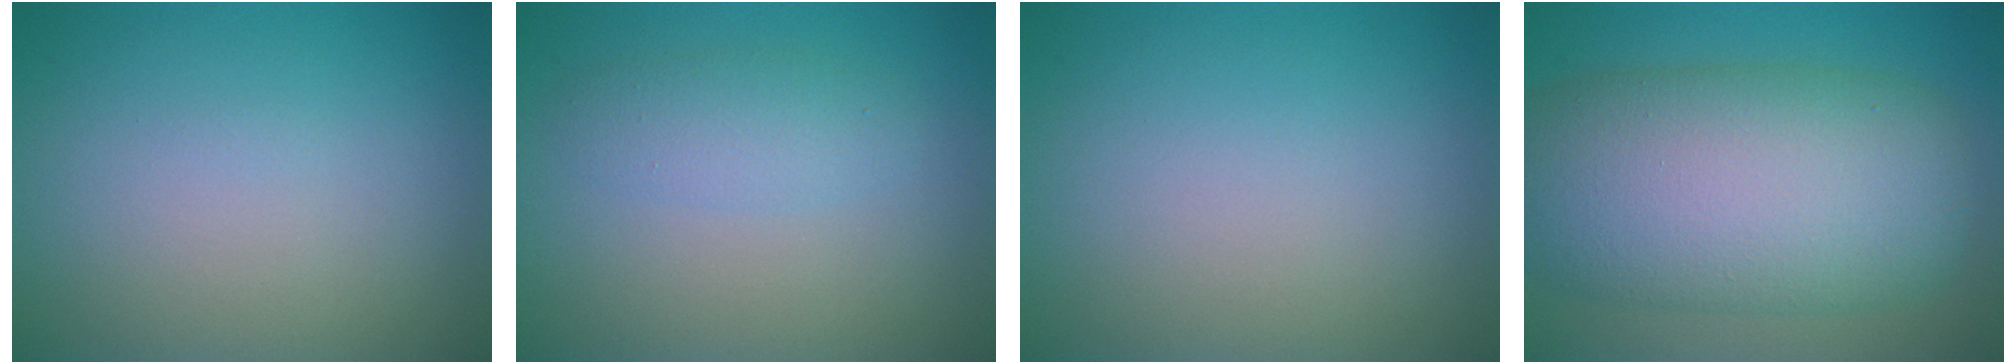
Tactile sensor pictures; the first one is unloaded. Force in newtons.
{"total": 2.3, "press": 2.3, "slide": 0.0}
{"total": 0.0}
{"total": 12.7, "press": 12.7, "slide": 0.4}